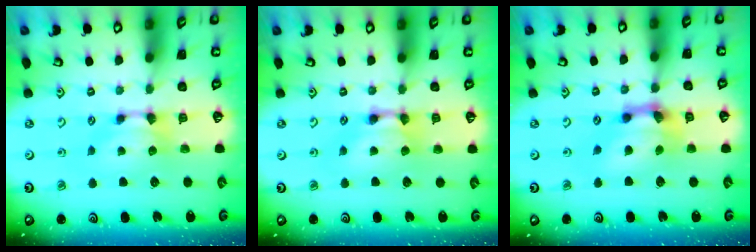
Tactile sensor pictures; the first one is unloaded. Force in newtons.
{"total": 2.3, "press": 2.3, "slide": 0.0}
{"total": 5.2, "press": 4.8, "slide": 2.0}